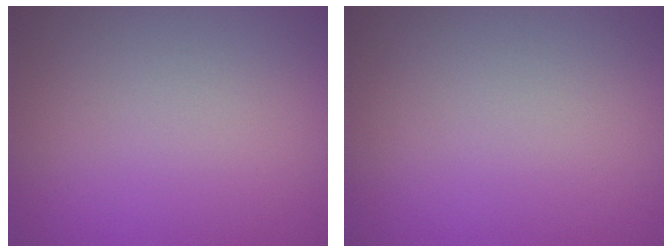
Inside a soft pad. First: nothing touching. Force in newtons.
{"total": 0.0}